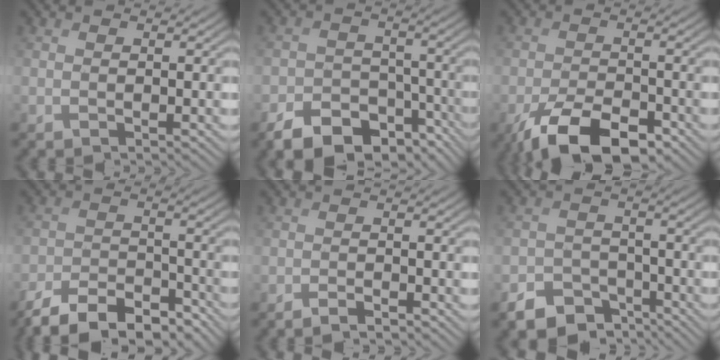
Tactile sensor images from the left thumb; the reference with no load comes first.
{"total": 8.6, "force": [-5.8, 5.5, 3.3], "torque": [-0.048, -0.021, -0.102]}
{"total": 8.9, "force": [-5.6, 4.2, 5.4], "torque": [-0.085, -0.010, -0.101]}
{"total": 9.1, "force": [-7.5, 3.5, 3.7], "torque": [-0.058, -0.005, -0.141]}
{"total": 1.6, "force": [-1.4, 0.7, 0.5], "torque": [-0.002, 0.000, -0.027]}
{"total": 6.5, "force": [-4.5, 4.2, 1.8], "torque": [-0.029, -0.018, -0.080]}